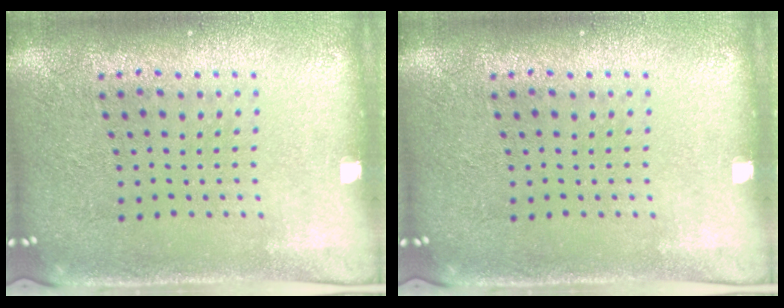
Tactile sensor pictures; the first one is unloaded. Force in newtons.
{"total": 0.0}